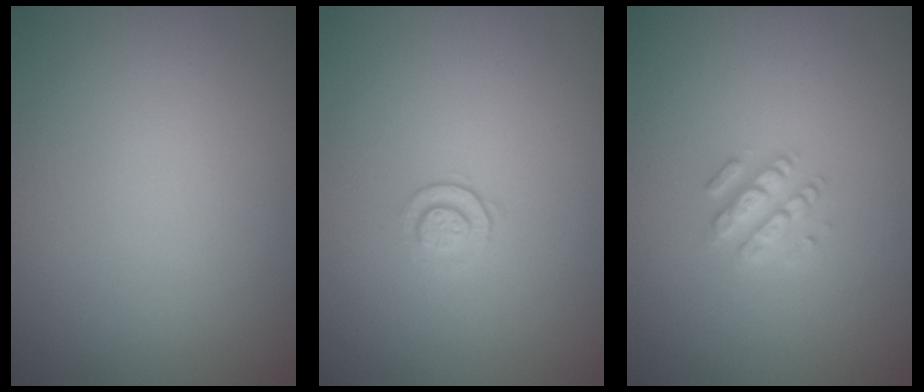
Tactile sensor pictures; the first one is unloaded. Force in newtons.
{"total": 1.1, "press": 0.7, "slide": 0.9}
{"total": 2.5, "press": 2.4, "slide": 0.5}